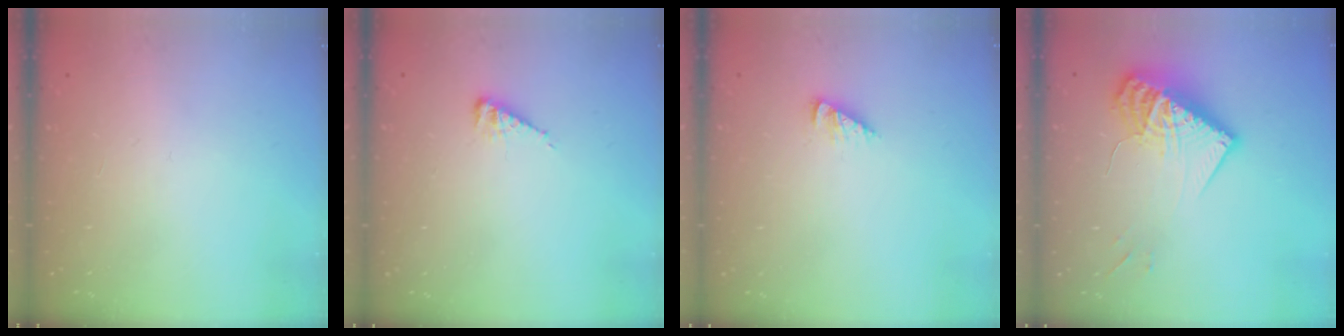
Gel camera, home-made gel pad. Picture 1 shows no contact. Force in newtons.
{"total": 5.3, "press": 5.2, "slide": 0.7}
{"total": 2.5, "press": 2.5, "slide": 0.1}
{"total": 16.1, "press": 16.1, "slide": 0.7}